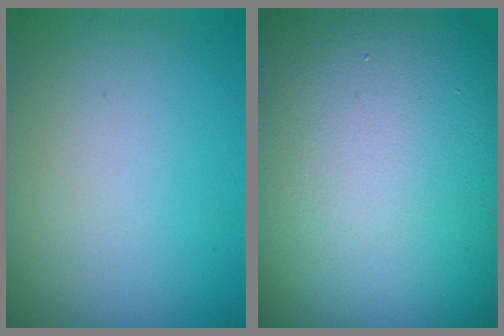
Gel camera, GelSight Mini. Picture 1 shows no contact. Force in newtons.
{"total": 22.2, "press": 22.2, "slide": 1.0}